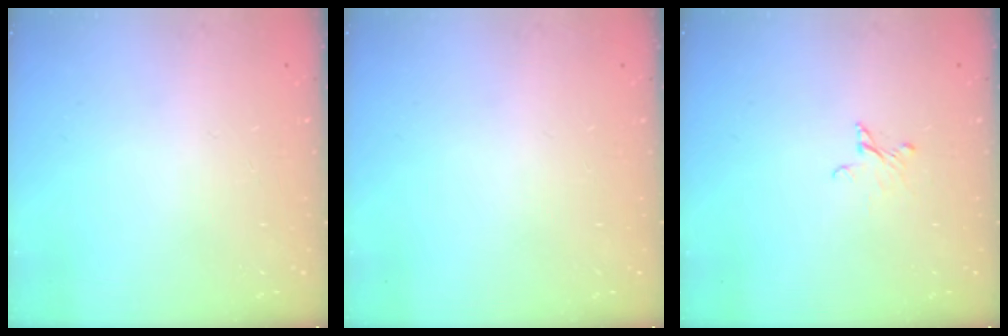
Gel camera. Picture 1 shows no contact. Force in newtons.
{"total": 0.0}
{"total": 2.5, "press": 2.5, "slide": 0.2}